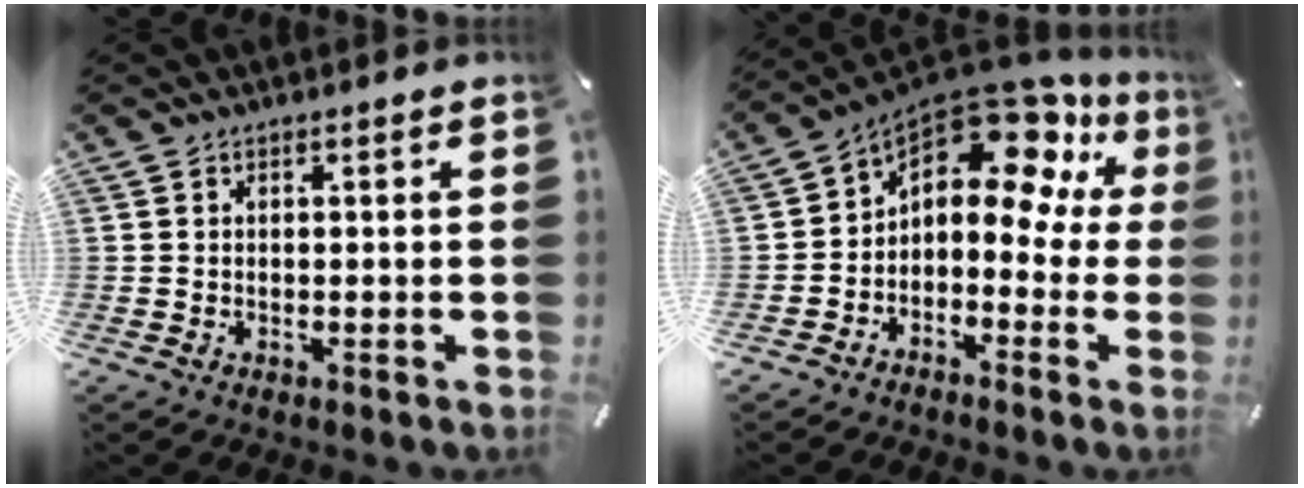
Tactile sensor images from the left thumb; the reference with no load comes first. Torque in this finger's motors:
{"motor_torque": [1.58, 3.43, 1.04, 0.84, 0.15]}